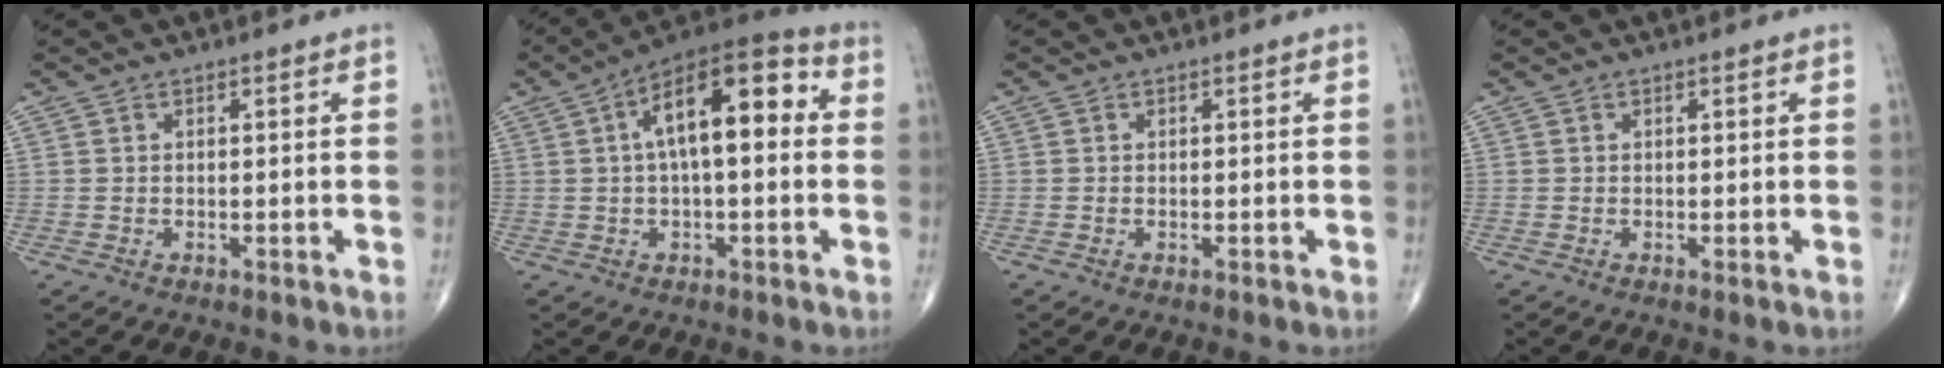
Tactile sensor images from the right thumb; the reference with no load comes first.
{"total": 15.3, "force": [2.5, 6.5, 13.6], "torque": [-0.199, 0.040, 0.030]}
{"total": 0.0}
{"total": 0.0}